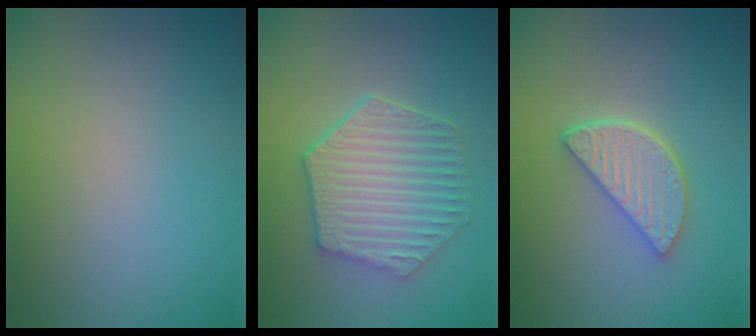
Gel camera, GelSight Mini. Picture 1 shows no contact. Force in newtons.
{"total": 5.9, "press": 4.9, "slide": 3.4}
{"total": 4.2, "press": 3.3, "slide": 2.5}